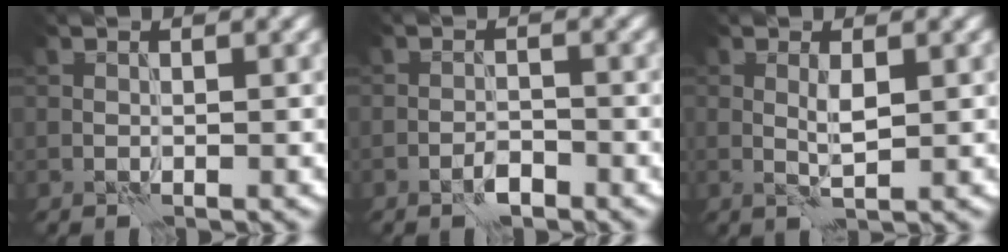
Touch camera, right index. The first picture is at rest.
{"total": 1.6, "force": [-1.2, 0.4, 0.9], "torque": [-0.015, 0.005, -0.024]}
{"total": 1.5, "force": [0.5, 0.1, 1.4], "torque": [-0.032, -0.002, 0.009]}